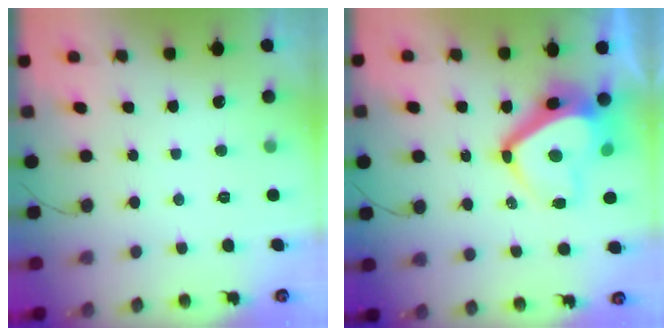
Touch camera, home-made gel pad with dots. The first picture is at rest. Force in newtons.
{"total": 13.6, "press": 13.5, "slide": 1.4}